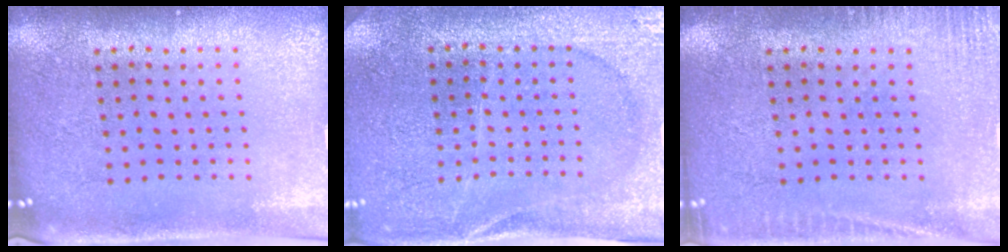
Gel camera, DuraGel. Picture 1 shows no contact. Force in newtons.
{"total": 2.9, "press": 2.9, "slide": 0.3}
{"total": 2.7, "press": 2.7, "slide": 0.5}